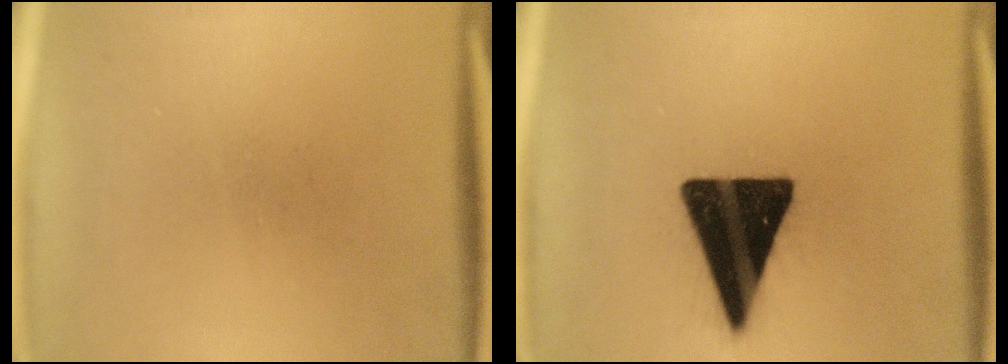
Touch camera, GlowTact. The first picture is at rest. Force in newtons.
{"total": 19.1}